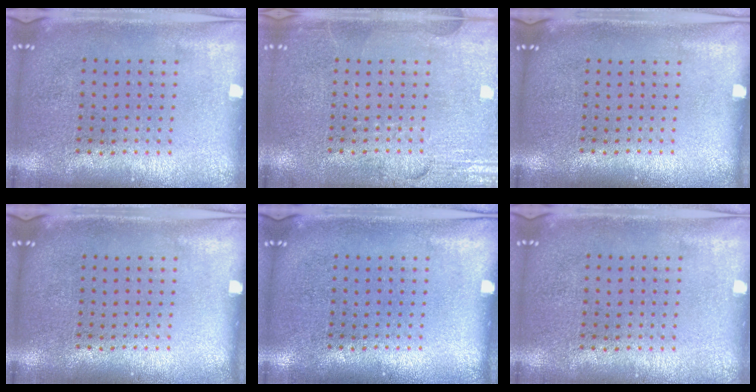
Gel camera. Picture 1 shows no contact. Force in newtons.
{"total": 4.0, "press": 4.0, "slide": 0.5}
{"total": 0.0}
{"total": 0.0}
{"total": 0.0}
{"total": 0.0}